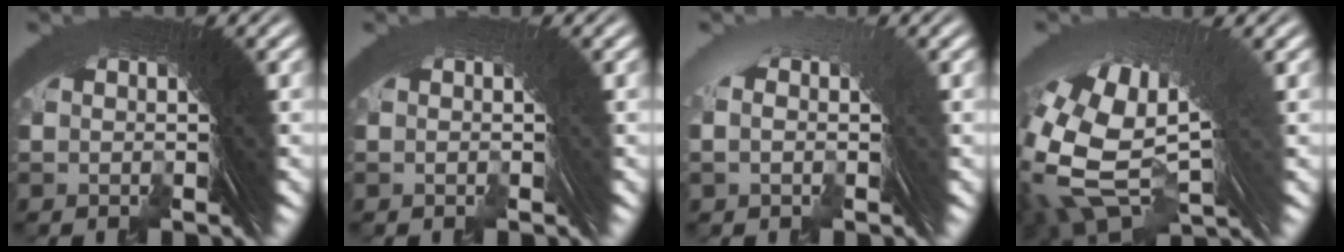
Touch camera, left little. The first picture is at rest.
{"total": 0.9, "force": [-0.7, -0.3, -0.4], "torque": [0.010, 0.005, -0.011]}
{"total": 1.1, "force": [-0.2, 0.6, 0.9], "torque": [-0.007, 0.016, -0.007]}
{"total": 11.4, "force": [-1.1, 8.0, 8.0], "torque": [-0.184, -0.050, 0.011]}